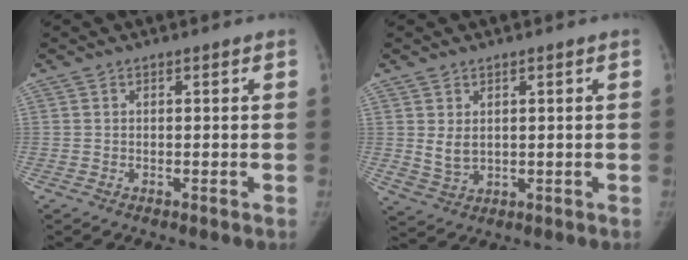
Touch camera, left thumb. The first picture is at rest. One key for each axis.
{"total": 3.6, "fx": 0.8, "fy": 2.6, "fz": 2.3, "tx": -0.037, "ty": -0.013, "tz": 0.029}